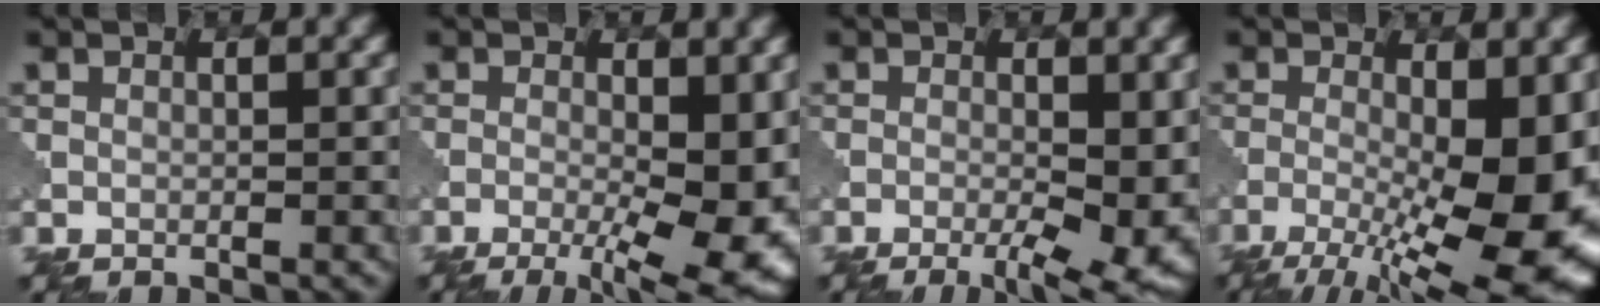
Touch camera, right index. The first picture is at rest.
{"total": 11.5, "force": [-2.9, 4.5, 10.2], "torque": [-0.153, -0.010, -0.036]}
{"total": 8.2, "force": [-2.5, 2.7, 7.3], "torque": [-0.112, -0.009, -0.032]}
{"total": 14.2, "force": [-3.9, 5.4, 12.6], "torque": [-0.209, -0.018, -0.056]}